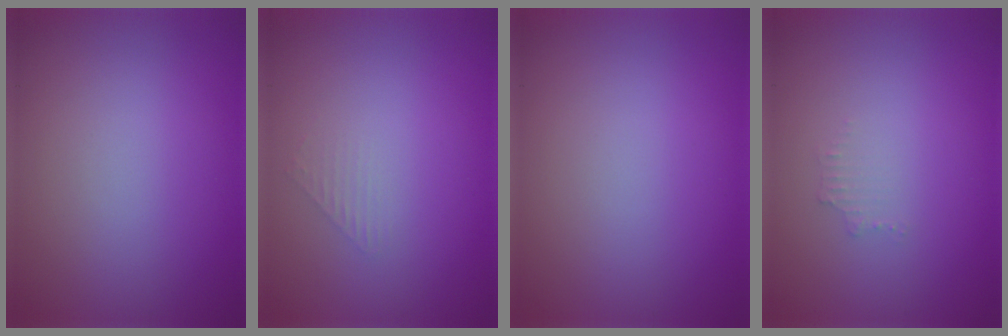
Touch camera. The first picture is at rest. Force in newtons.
{"total": 1.0, "press": 1.0, "slide": 0.1}
{"total": 0.0}
{"total": 0.9, "press": 0.8, "slide": 0.1}